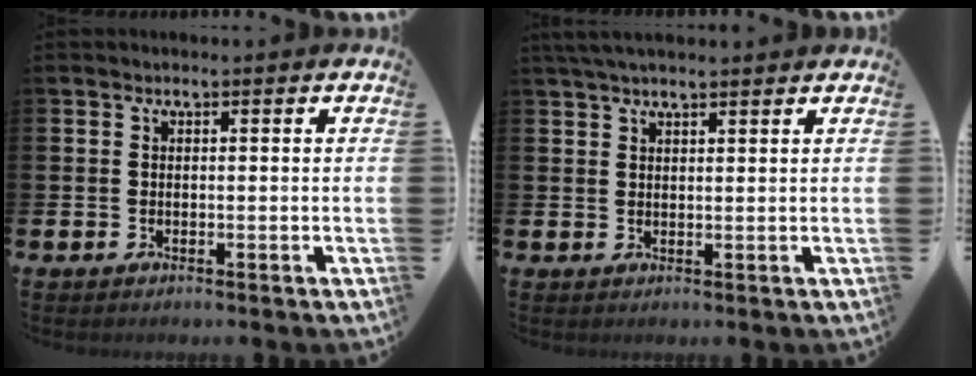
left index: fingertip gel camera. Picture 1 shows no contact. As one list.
[{"total": 3.0, "force": [2.7, 0.6, 1.3], "torque": [-0.025, -0.002, 0.048]}]